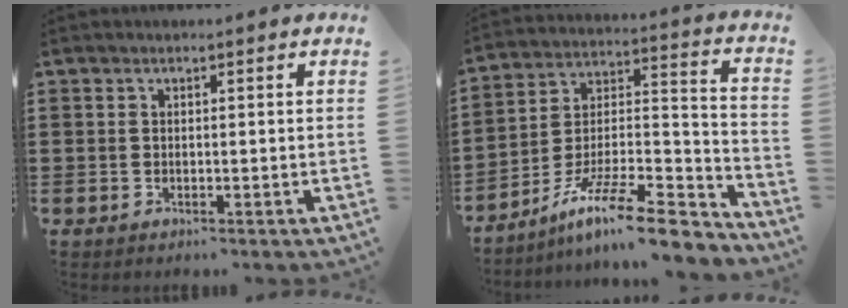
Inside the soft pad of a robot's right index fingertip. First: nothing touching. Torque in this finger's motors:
{"motor_torque": [0.83, 1.00, 0.01, -0.08]}